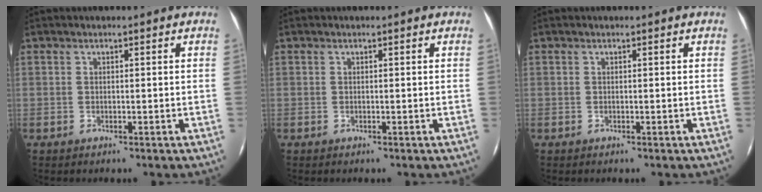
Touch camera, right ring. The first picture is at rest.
{"total": 0.0}
{"total": 0.0}